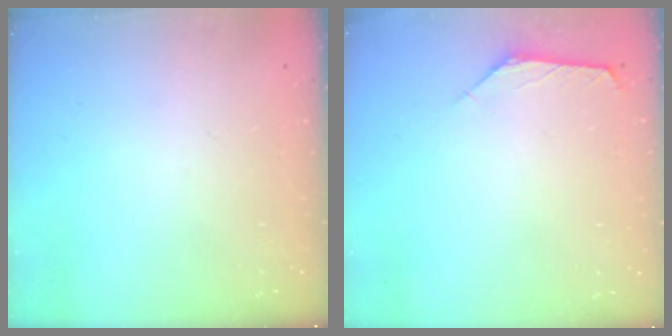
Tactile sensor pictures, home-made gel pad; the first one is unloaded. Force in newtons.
{"total": 1.7, "press": 1.7, "slide": 0.4}